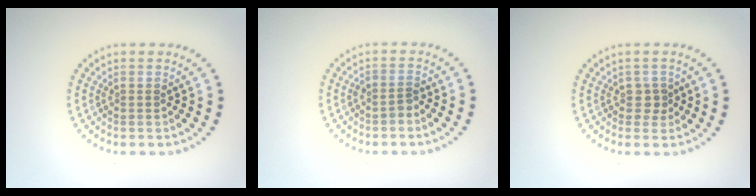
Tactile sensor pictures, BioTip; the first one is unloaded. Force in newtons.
{"total": 1.3, "press": 0.9, "slide": 0.9}
{"total": 1.2, "press": 1.0, "slide": 0.5}